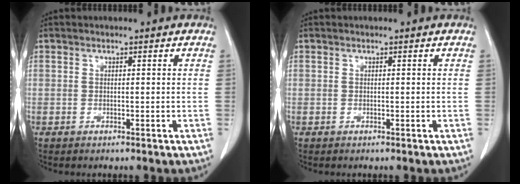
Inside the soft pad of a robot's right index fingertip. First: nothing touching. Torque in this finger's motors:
{"motor_torque": [0.00, 0.00, 0.00, 0.00]}